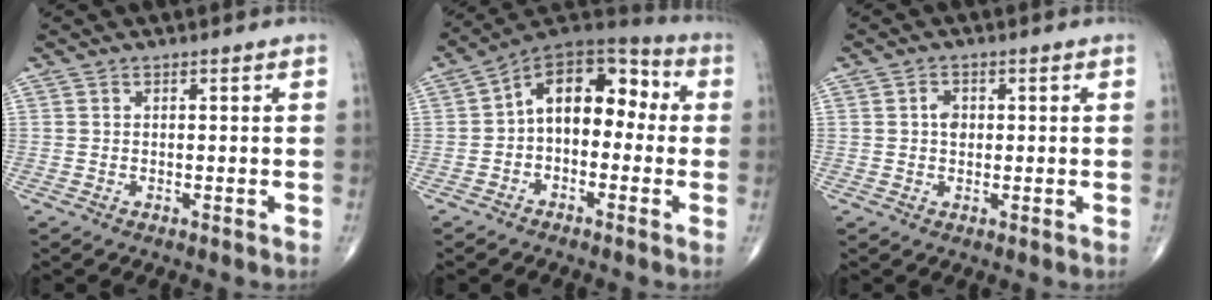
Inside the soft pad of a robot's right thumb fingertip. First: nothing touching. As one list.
[{"total": 13.5, "force": [0.1, 8.6, 10.3], "torque": [-0.114, 0.052, -0.017]}, {"total": 2.4, "force": [0.3, 1.7, 1.6], "torque": [-0.019, 0.003, 0.003]}]